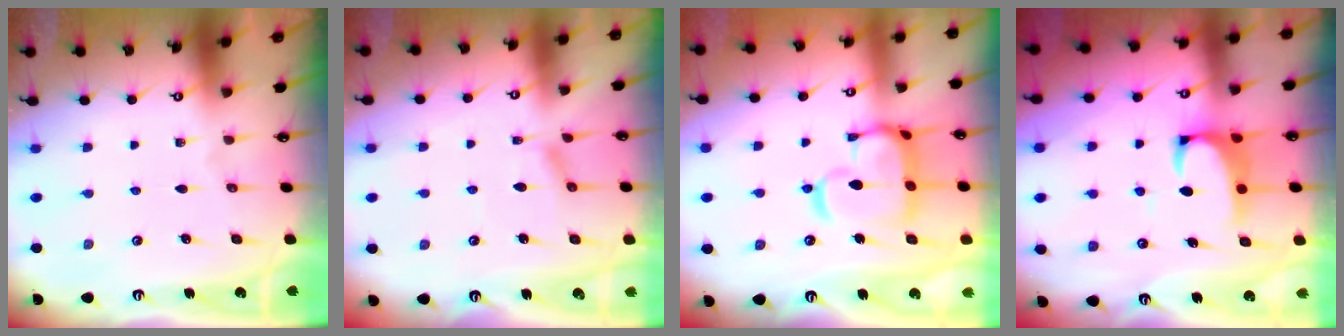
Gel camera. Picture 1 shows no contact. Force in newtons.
{"total": 2.1, "press": 2.0, "slide": 0.5}
{"total": 13.4, "press": 13.3, "slide": 1.4}
{"total": 2.5, "press": 2.3, "slide": 0.9}